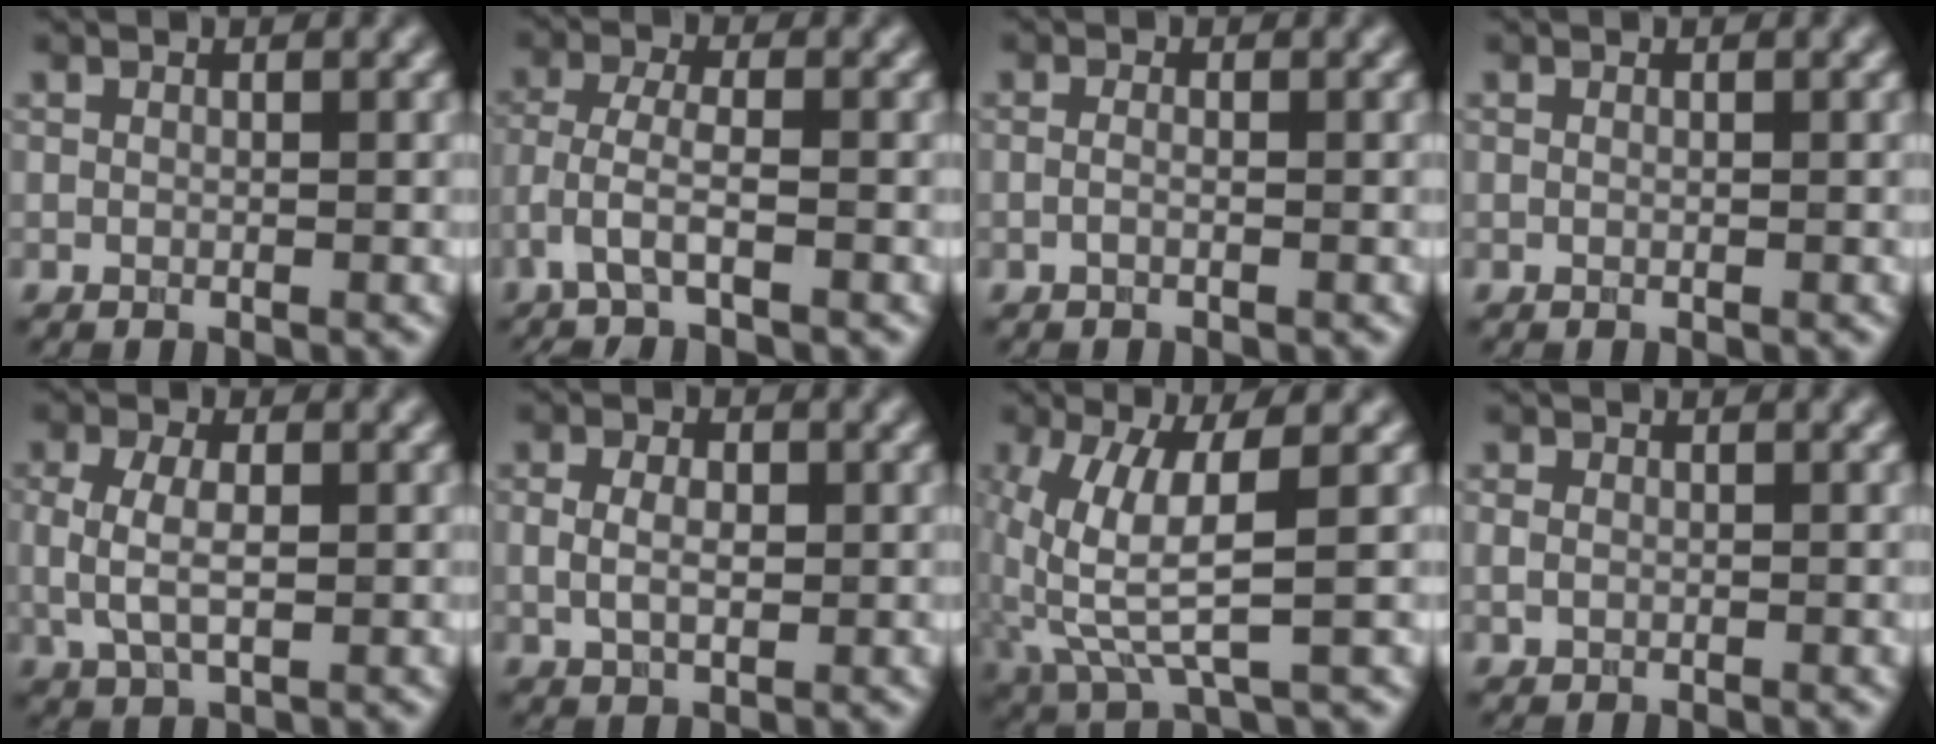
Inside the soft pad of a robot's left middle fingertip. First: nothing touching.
{"total": 3.2, "force": [-1.8, 0.5, 2.6], "torque": [-0.057, 0.002, -0.045]}
{"total": 0.8, "force": [-0.3, 0.2, 0.7], "torque": [-0.016, -0.005, -0.009]}
{"total": 0.0}
{"total": 3.9, "force": [0.0, 2.1, 3.3], "torque": [-0.074, 0.002, 0.001]}
{"total": 3.8, "force": [0.6, 2.6, 2.7], "torque": [-0.039, 0.010, -0.004]}
{"total": 6.1, "force": [0.2, 1.8, 5.9], "torque": [-0.142, -0.009, 0.010]}
{"total": 1.2, "force": [0.0, 1.0, 0.6], "torque": [-0.012, -0.002, -0.001]}